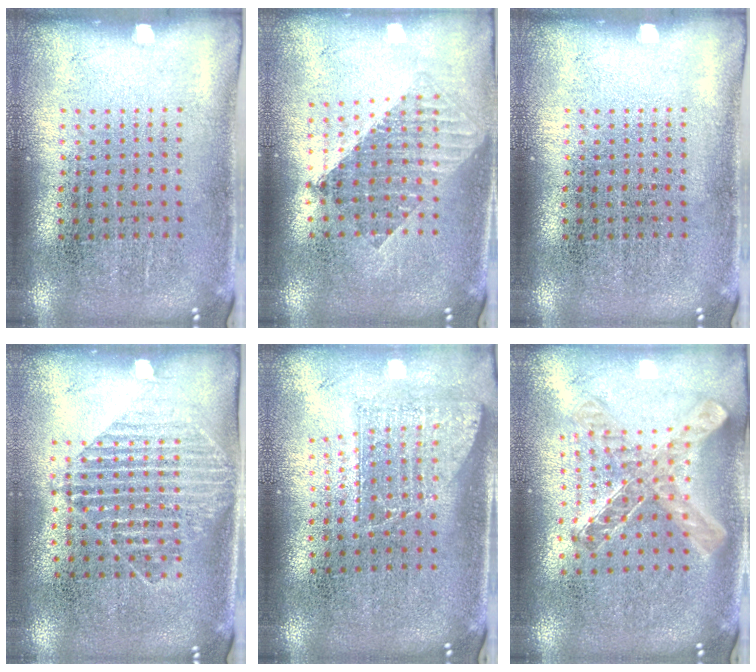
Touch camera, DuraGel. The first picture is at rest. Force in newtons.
{"total": 1.6, "press": 1.3, "slide": 0.8}
{"total": 0.0}
{"total": 1.5, "press": 1.3, "slide": 0.8}
{"total": 1.6, "press": 1.2, "slide": 1.0}
{"total": 1.1, "press": 1.1, "slide": 0.2}